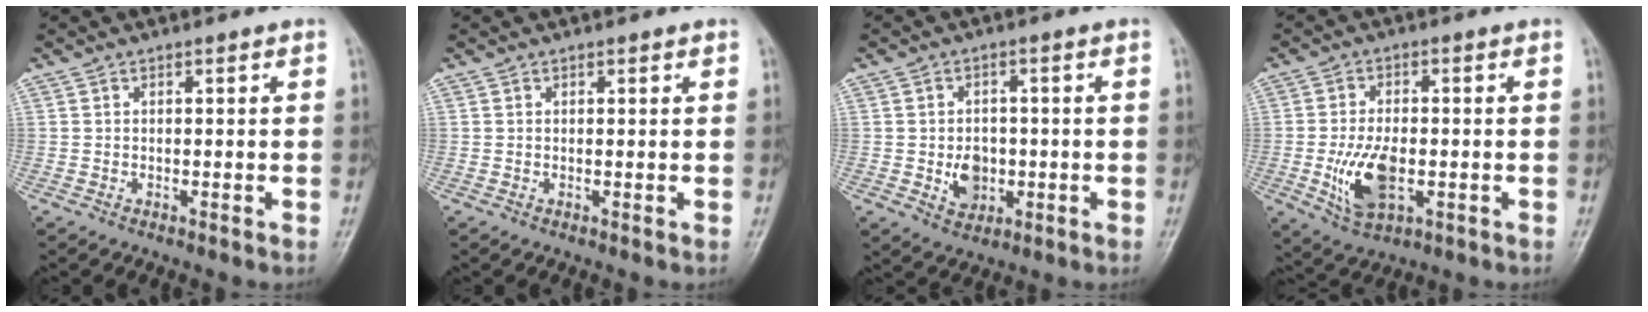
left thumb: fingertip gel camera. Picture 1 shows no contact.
{"total": 0.6, "force": [0.4, 0.3, 0.4], "torque": [-0.003, -0.001, 0.003]}
{"total": 5.6, "force": [-0.9, 4.5, 3.2], "torque": [-0.025, 0.004, -0.009]}
{"total": 9.6, "force": [-2.0, 5.3, 7.8], "torque": [-0.140, -0.003, -0.029]}